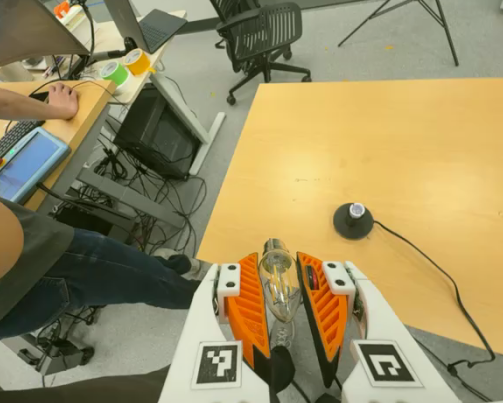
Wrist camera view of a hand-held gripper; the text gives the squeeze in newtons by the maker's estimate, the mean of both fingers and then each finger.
{"total": 13.0, "left": 14.1, "right": 11.9}